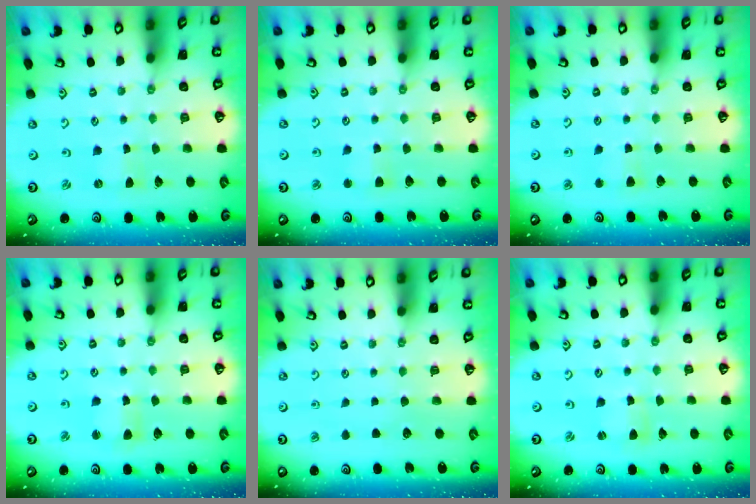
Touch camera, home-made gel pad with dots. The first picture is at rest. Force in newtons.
{"total": 3.0, "press": 3.0, "slide": 0.6}
{"total": 2.7, "press": 2.7, "slide": 0.4}
{"total": 4.1, "press": 4.1, "slide": 0.5}
{"total": 0.0}
{"total": 1.1, "press": 1.1, "slide": 0.2}